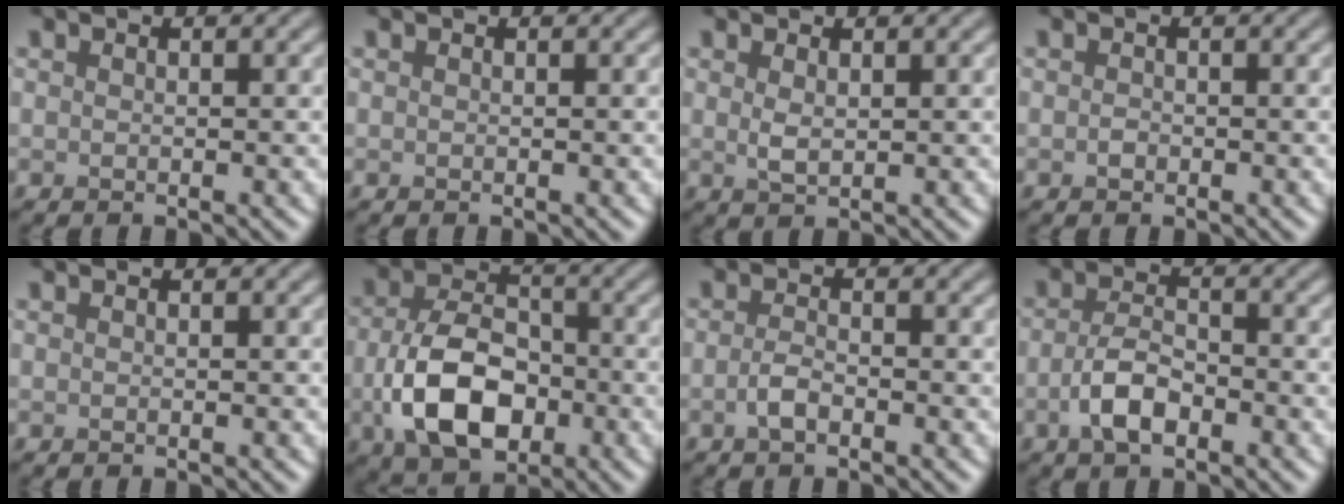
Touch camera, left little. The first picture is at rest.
{"total": 0.0}
{"total": 1.4, "force": [0.5, 0.6, 1.2], "torque": [-0.026, -0.003, 0.014]}
{"total": 0.6, "force": [-0.2, 0.5, 0.4], "torque": [-0.007, -0.001, -0.005]}
{"total": 0.0}
{"total": 8.5, "force": [-2.3, 5.3, 6.2], "torque": [-0.128, -0.004, -0.044]}
{"total": 1.7, "force": [-0.8, 0.6, 1.3], "torque": [-0.030, 0.000, -0.019]}
{"total": 3.7, "force": [-1.5, 1.8, 2.9], "torque": [-0.059, 0.001, -0.034]}